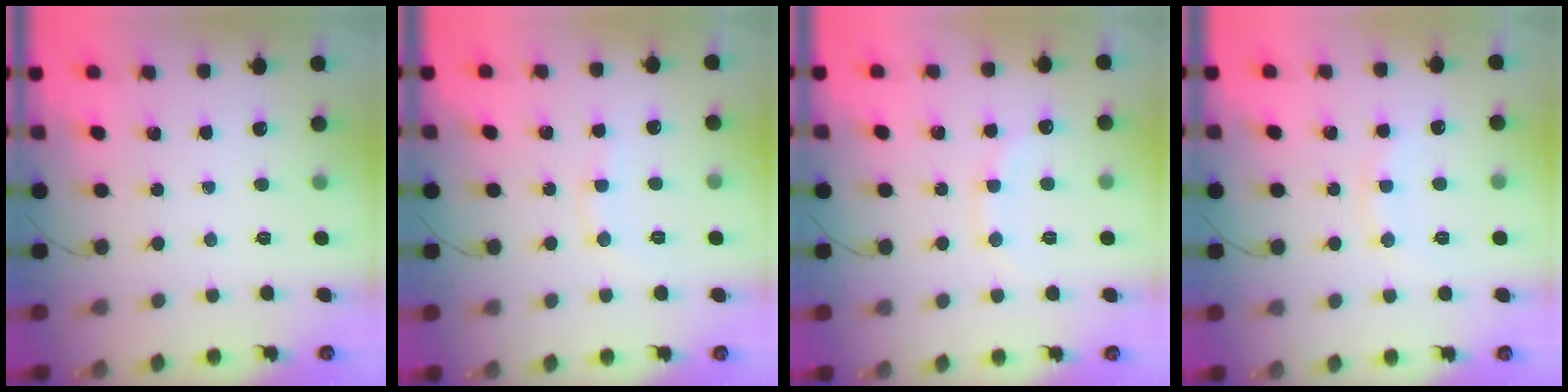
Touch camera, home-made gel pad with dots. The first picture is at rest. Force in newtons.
{"total": 5.9, "press": 5.7, "slide": 1.6}
{"total": 7.1, "press": 6.8, "slide": 1.8}
{"total": 7.3, "press": 7.2, "slide": 1.1}